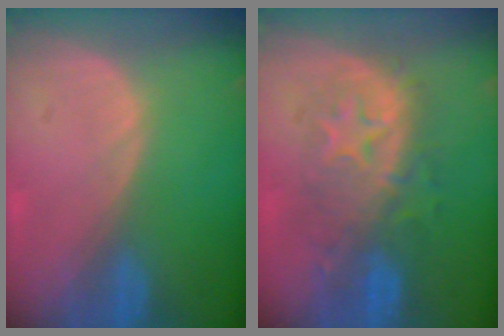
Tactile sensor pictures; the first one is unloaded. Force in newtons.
{"total": 8.3, "press": 8.3, "slide": 0.8}